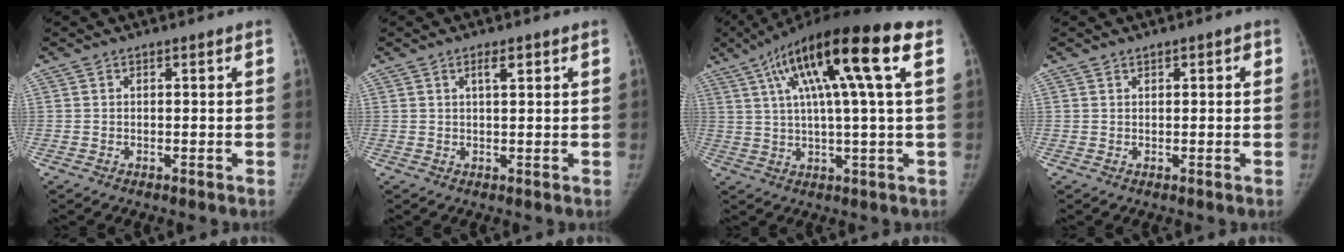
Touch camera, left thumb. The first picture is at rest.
{"total": 2.5, "force": [1.3, 0.7, 2.1], "torque": [-0.032, -0.004, 0.022]}
{"total": 19.4, "force": [7.1, 2.5, 17.9], "torque": [-0.310, 0.022, 0.108]}
{"total": 1.2, "force": [0.6, 0.7, 0.8], "torque": [-0.004, 0.000, 0.007]}